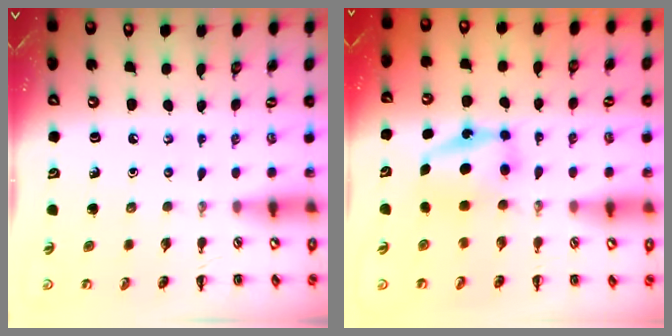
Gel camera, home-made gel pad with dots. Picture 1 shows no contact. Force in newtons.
{"total": 5.2, "press": 5.2, "slide": 0.8}